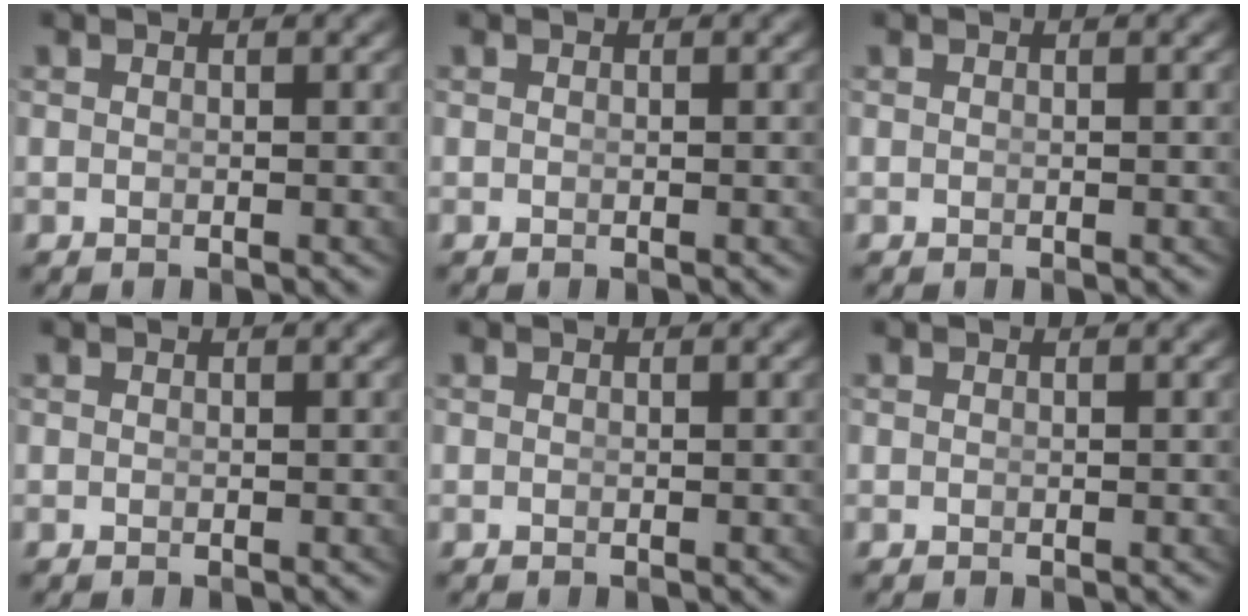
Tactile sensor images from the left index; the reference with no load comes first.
{"total": 0.0}
{"total": 0.0}
{"total": 0.0}
{"total": 0.0}
{"total": 0.0}